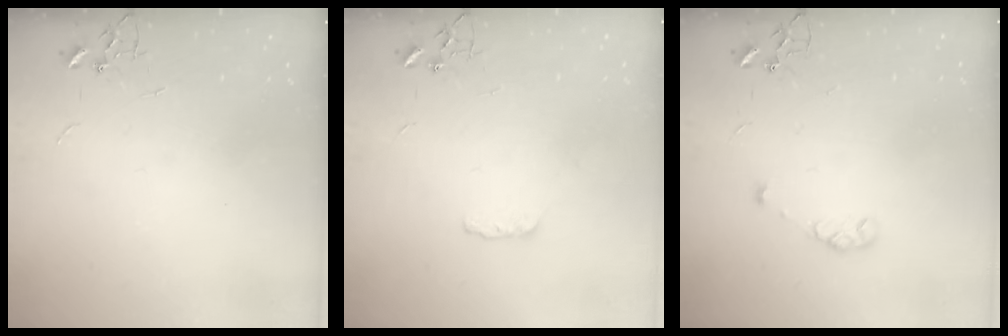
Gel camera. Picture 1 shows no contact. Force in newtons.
{"total": 3.8, "press": 3.8, "slide": 0.6}
{"total": 5.5, "press": 5.4, "slide": 1.0}